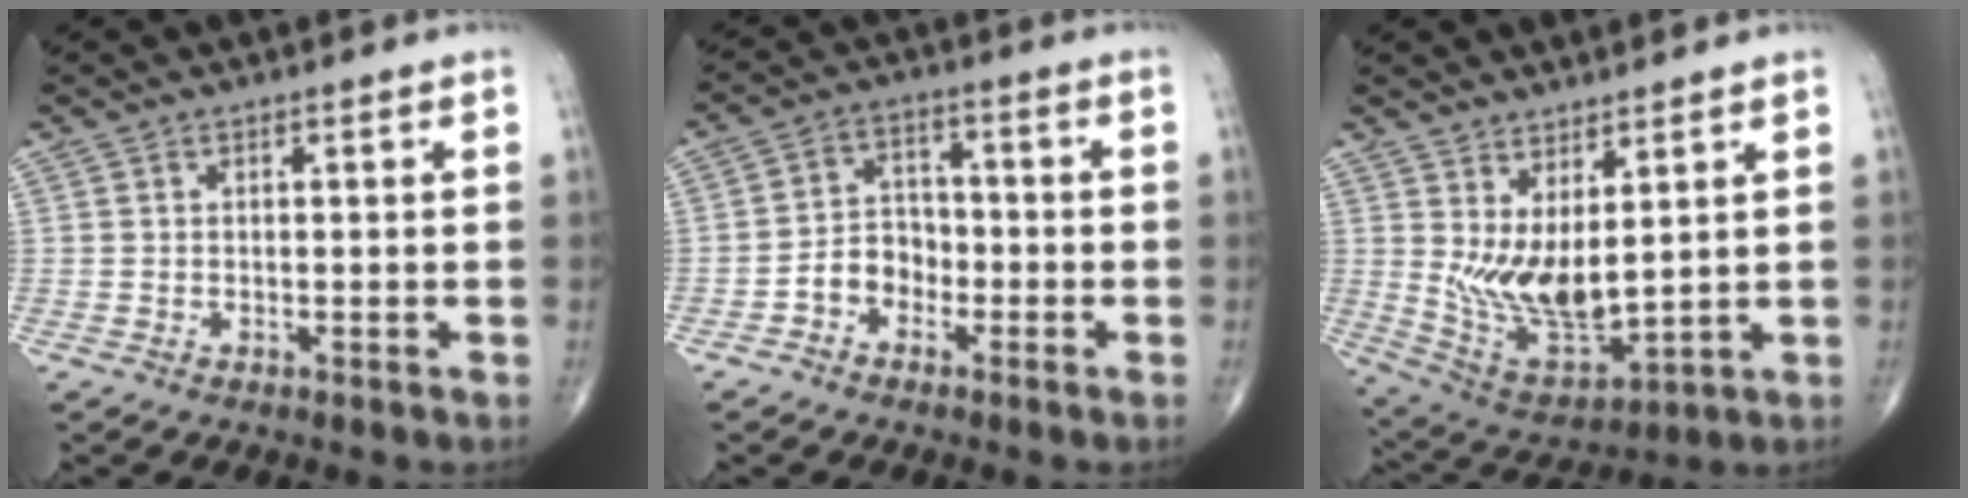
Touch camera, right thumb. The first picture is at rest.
{"total": 6.0, "force": [-2.6, 4.7, 2.6], "torque": [-0.020, 0.032, -0.055]}
{"total": 11.3, "force": [2.9, 4.9, 9.8], "torque": [-0.169, -0.040, 0.076]}